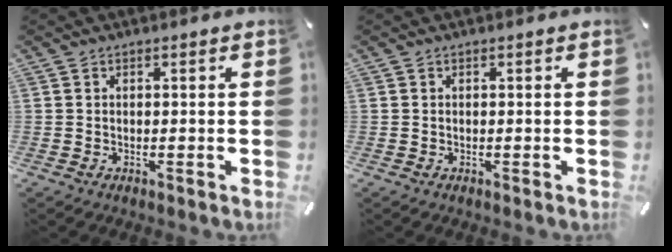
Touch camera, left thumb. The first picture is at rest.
{"total": 0.0}